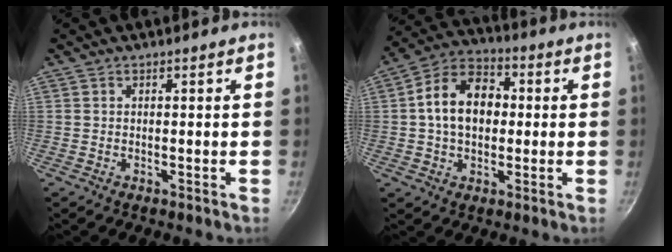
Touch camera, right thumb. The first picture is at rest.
{"total": 12.7, "force": [0.7, 9.0, 8.9], "torque": [-0.117, 0.026, -0.003]}